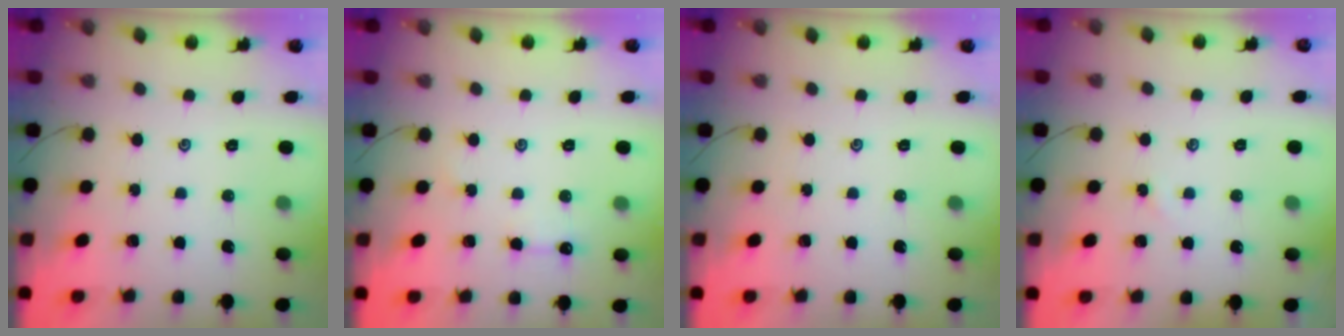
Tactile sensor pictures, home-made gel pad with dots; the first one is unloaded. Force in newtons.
{"total": 3.0, "press": 3.0, "slide": 0.4}
{"total": 0.0}
{"total": 1.7, "press": 1.7, "slide": 0.3}